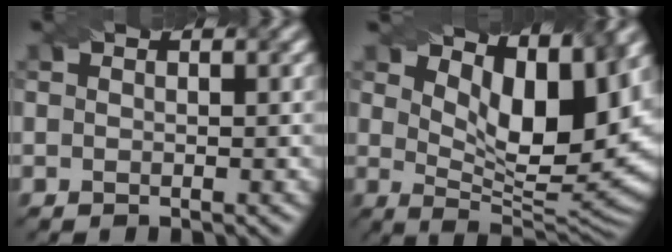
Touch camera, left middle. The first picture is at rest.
{"total": 10.4, "force": [5.0, 3.9, 8.3], "torque": [-0.137, -0.003, 0.088]}